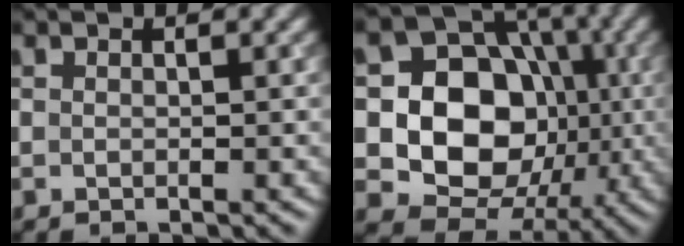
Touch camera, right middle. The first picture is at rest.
{"total": 13.5, "force": [-1.3, 11.5, 7.1], "torque": [-0.105, -0.006, -0.052]}